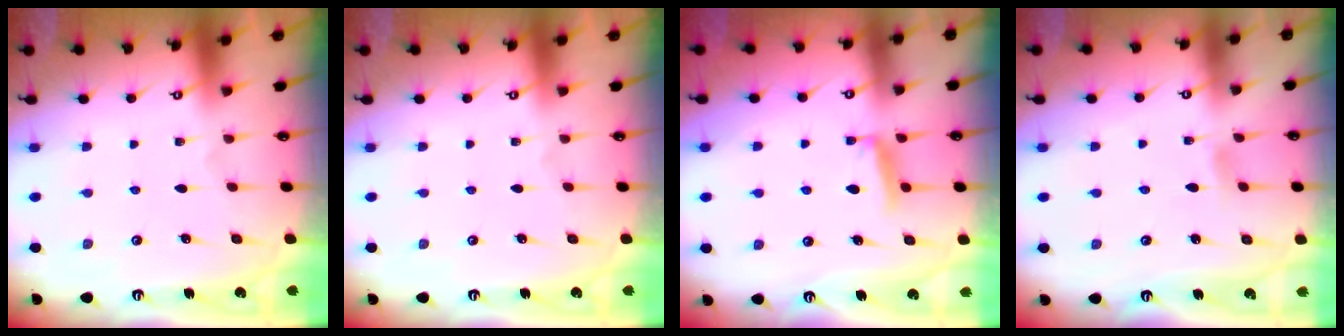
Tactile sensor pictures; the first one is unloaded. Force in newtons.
{"total": 0.0}
{"total": 7.4, "press": 7.4, "slide": 0.9}
{"total": 3.6, "press": 3.6, "slide": 0.4}